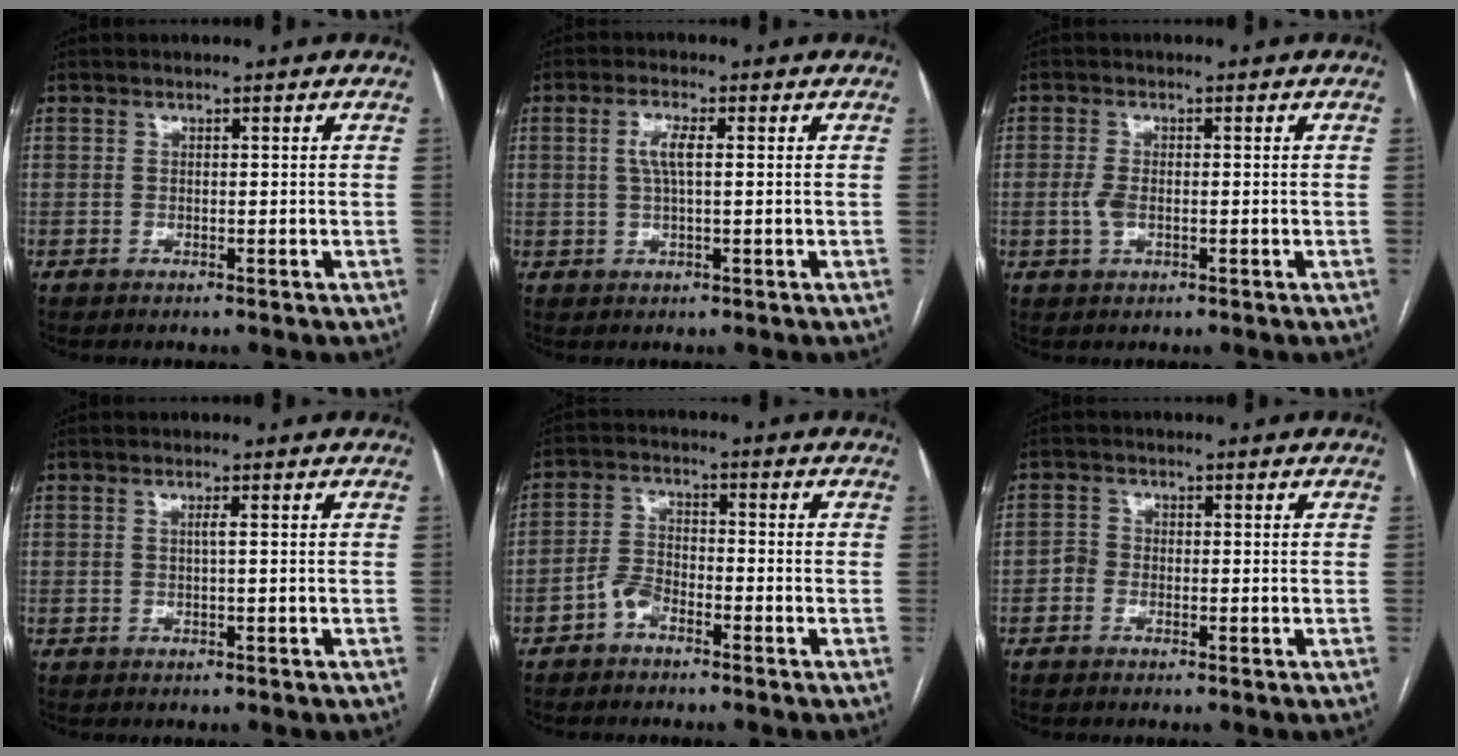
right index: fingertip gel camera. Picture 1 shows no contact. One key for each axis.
{"total": 3.7, "fx": 0.6, "fy": 0.7, "fz": 3.5, "tx": -0.072, "ty": 0.005, "tz": 0.013}
{"total": 2.5, "fx": -0.5, "fy": 1.3, "fz": 2.1, "tx": -0.049, "ty": 0.000, "tz": -0.009}
{"total": 0.7, "fx": 0.1, "fy": -0.2, "fz": 0.7, "tx": -0.013, "ty": 0.001, "tz": 0.002}
{"total": 3.7, "fx": -2.6, "fy": 1.9, "fz": 2.0, "tx": -0.045, "ty": 0.009, "tz": -0.050}
{"total": 1.6, "fx": -0.8, "fy": 1.2, "fz": 0.5, "tx": -0.006, "ty": 0.006, "tz": -0.020}